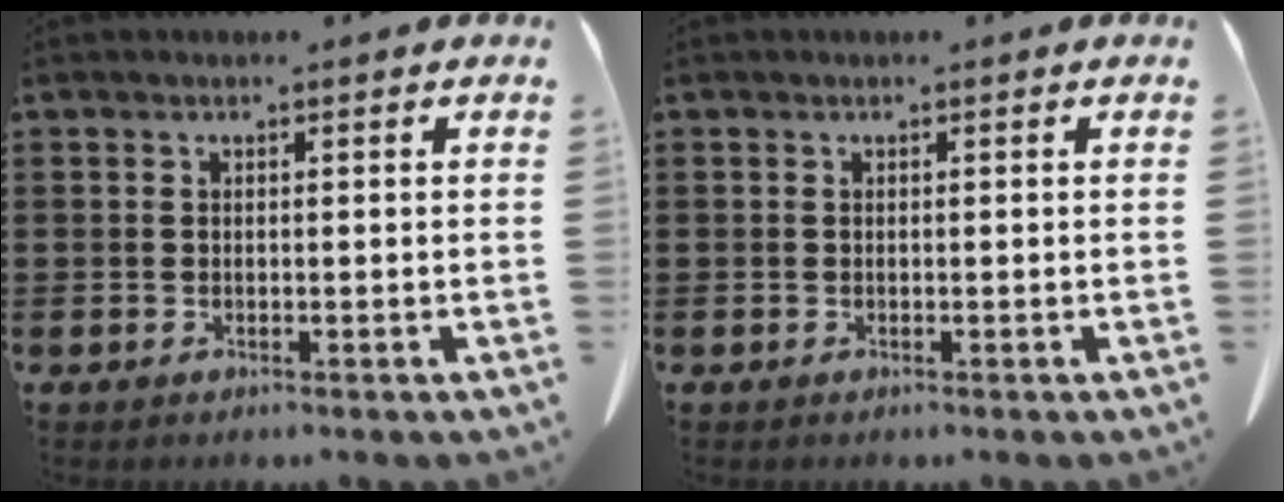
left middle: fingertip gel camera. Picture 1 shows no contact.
{"total": 0.0}